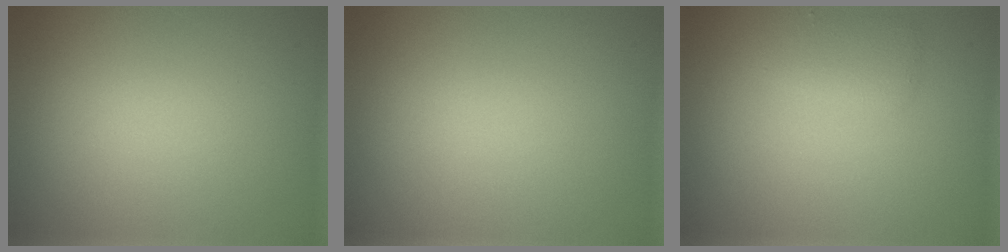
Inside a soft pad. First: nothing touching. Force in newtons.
{"total": 0.0}
{"total": 1.7, "press": 1.7, "slide": 0.1}